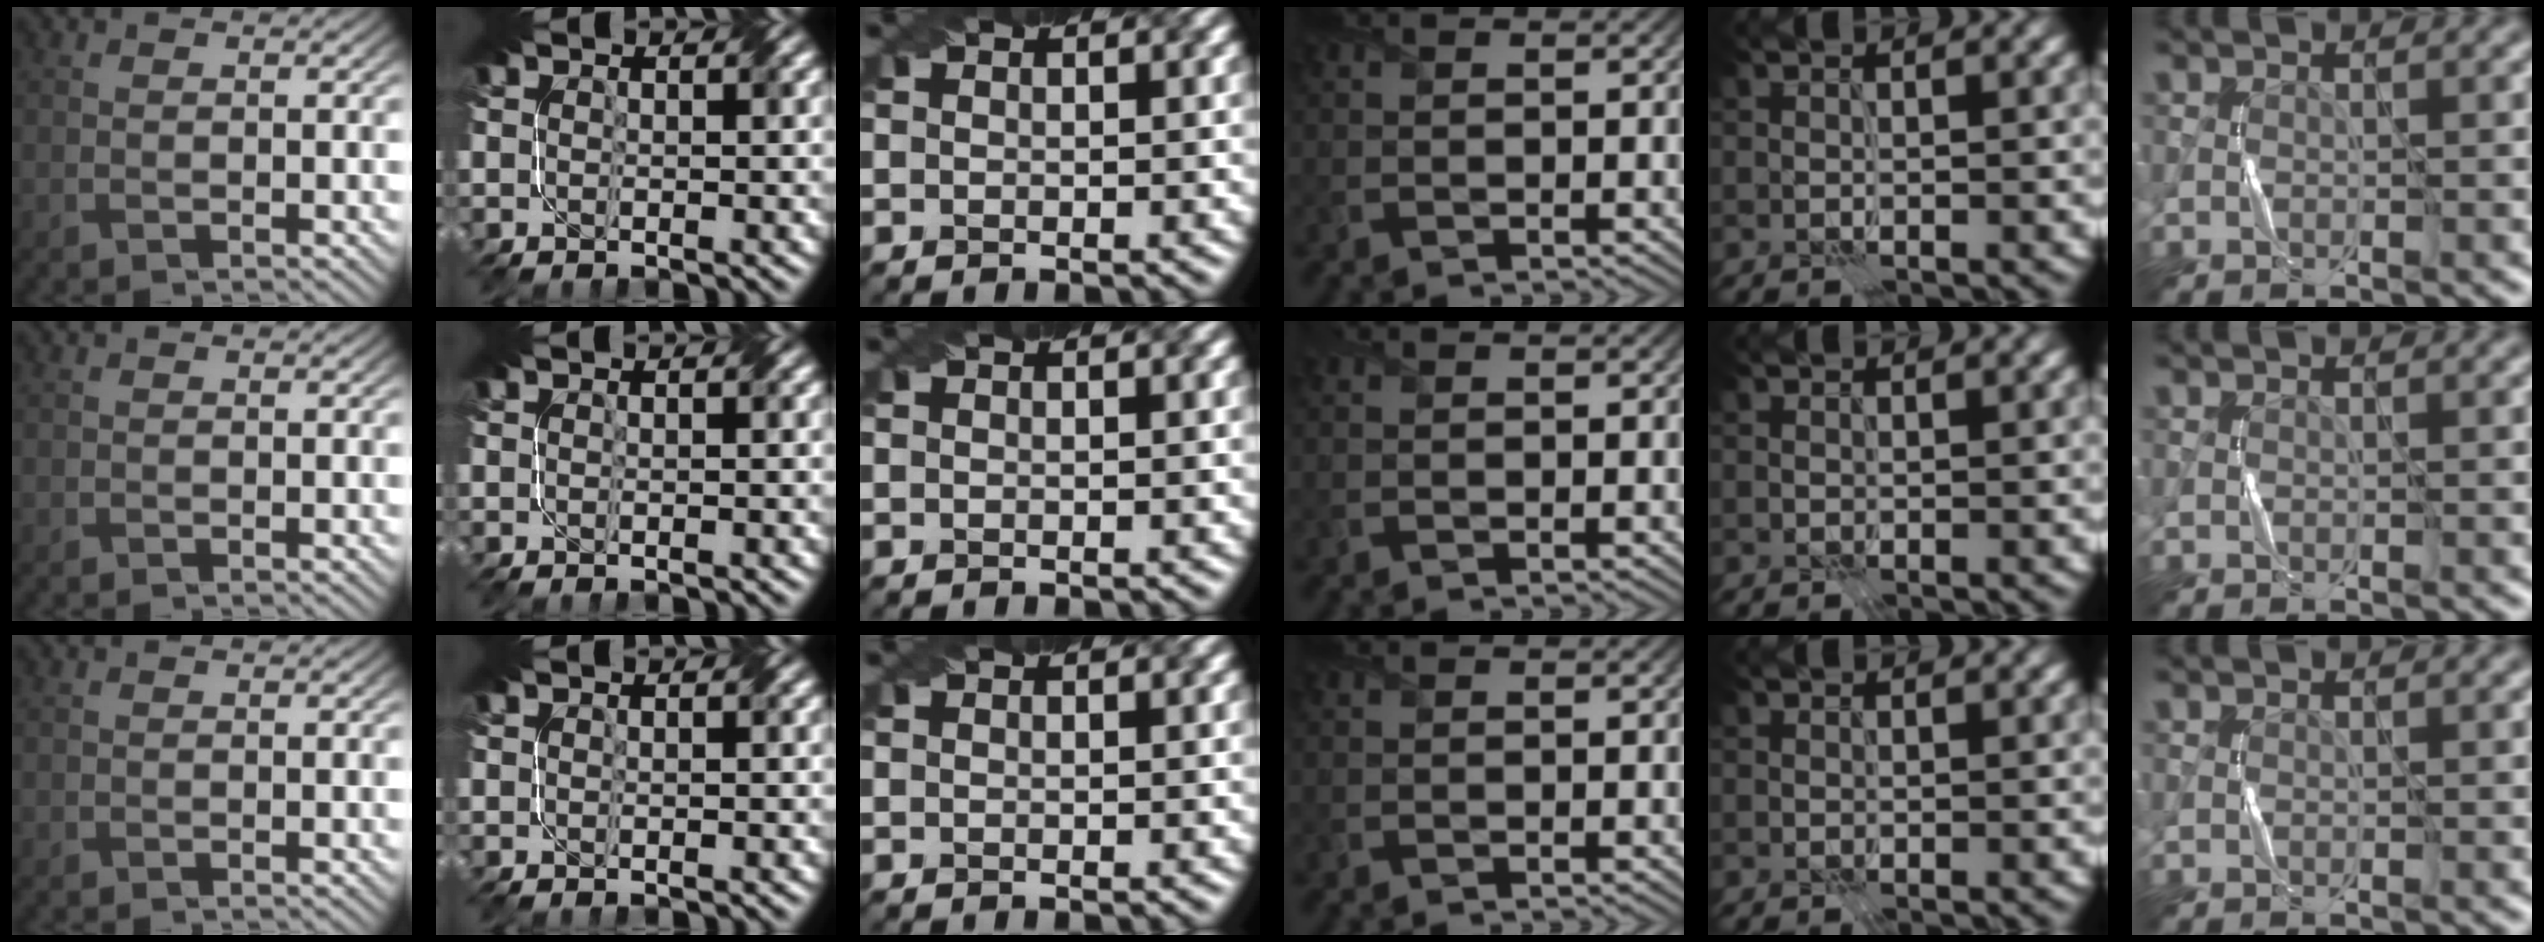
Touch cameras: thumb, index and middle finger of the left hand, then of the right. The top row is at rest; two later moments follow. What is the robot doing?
{"motion": "fold", "object": "napkin"}